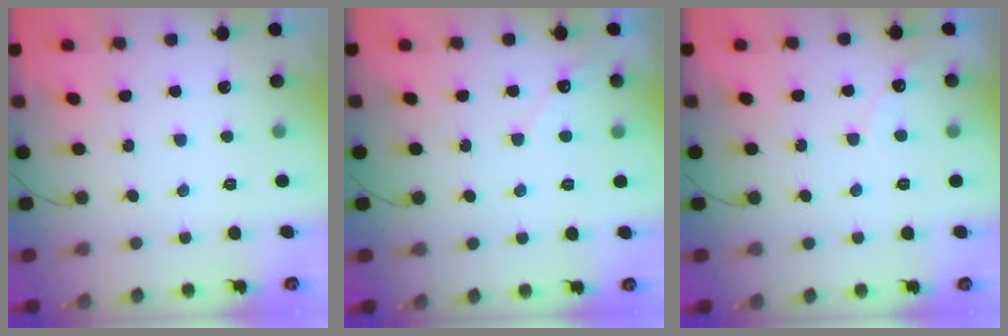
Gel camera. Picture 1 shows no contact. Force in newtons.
{"total": 2.9, "press": 2.9, "slide": 0.1}
{"total": 2.5, "press": 2.5, "slide": 0.1}